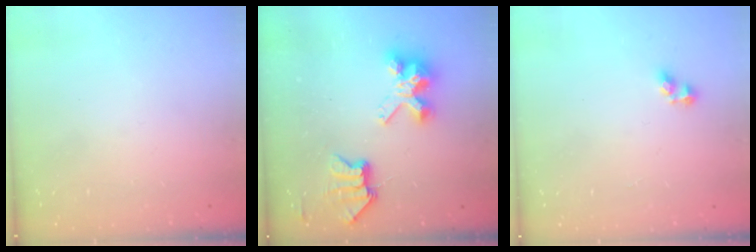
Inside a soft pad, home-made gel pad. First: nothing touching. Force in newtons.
{"total": 7.1, "press": 7.1, "slide": 0.1}
{"total": 3.6, "press": 3.6, "slide": 0.4}